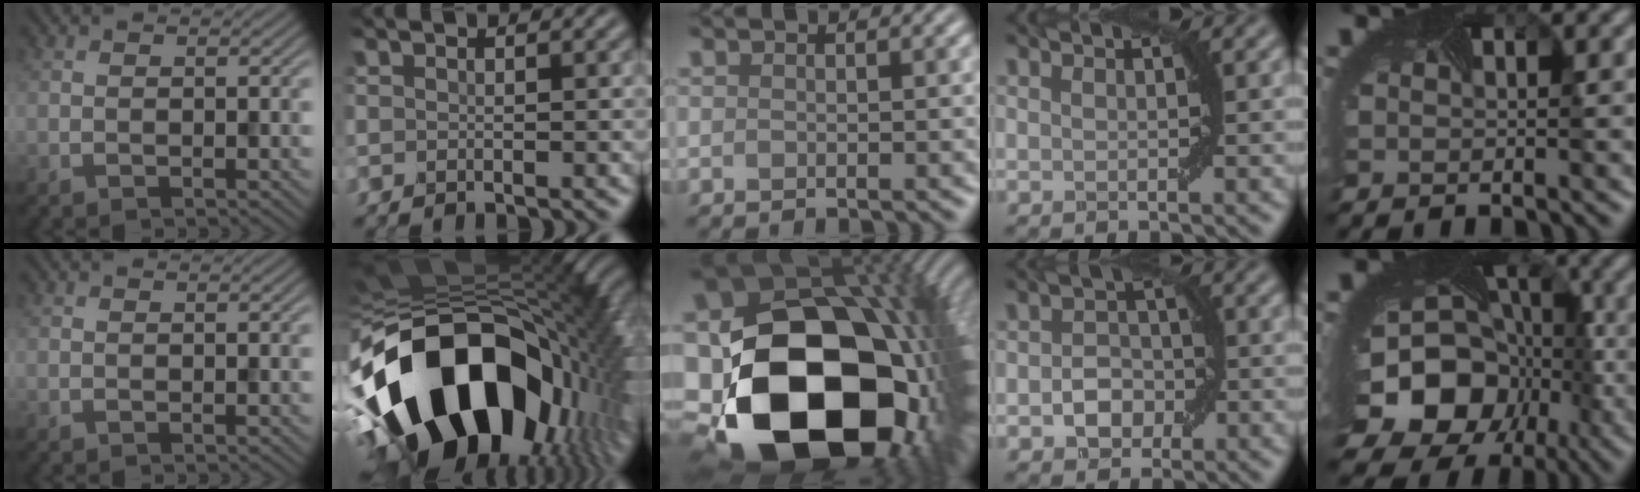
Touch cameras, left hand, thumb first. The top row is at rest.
{"index": {"total": 19.3, "force": [-6.2, 11.0, 14.6], "torque": [-0.260, -0.008, -0.107]}, "middle": {"total": 23.2, "force": [-6.0, 16.6, 15.0], "torque": [-0.281, -0.061, -0.065]}, "ring": {"total": 2.9, "force": [-0.9, 2.2, 1.6], "torque": [-0.023, 0.004, -0.017]}, "little": {"total": 16.1, "force": [-5.3, 12.8, 8.1], "torque": [-0.139, -0.030, -0.094]}}